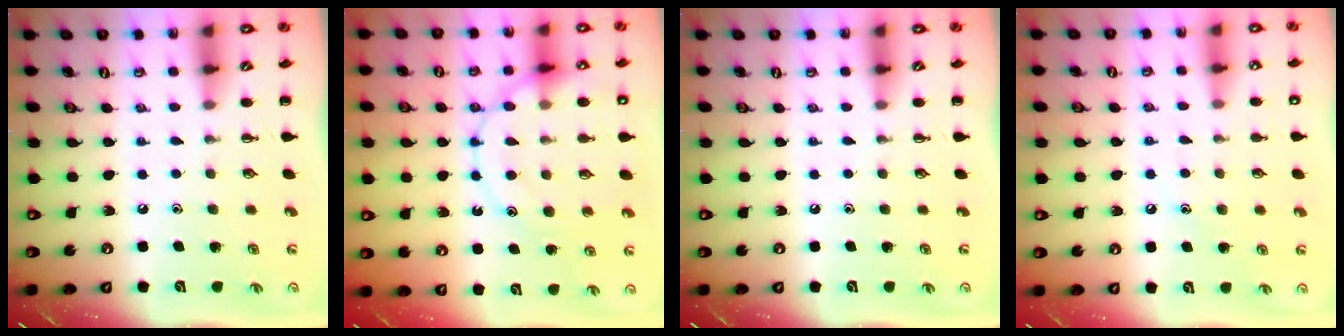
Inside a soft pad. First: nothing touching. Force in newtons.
{"total": 17.1, "press": 17.0, "slide": 2.2}
{"total": 0.0}
{"total": 7.7, "press": 7.5, "slide": 1.7}